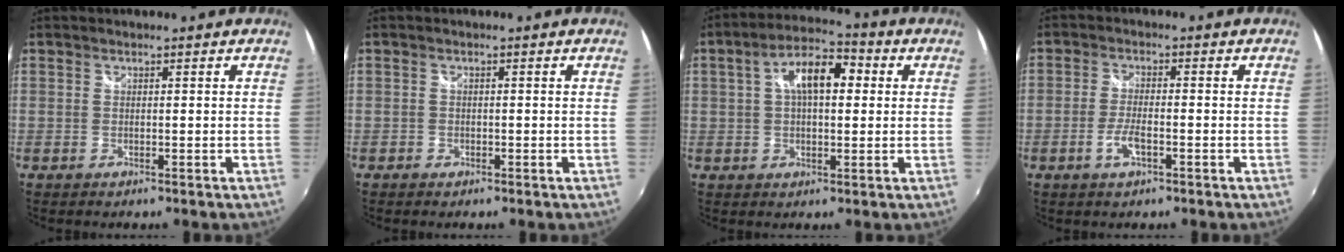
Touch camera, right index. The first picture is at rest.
{"total": 1.2, "force": [-0.7, 0.9, 0.2], "torque": [-0.006, -0.001, -0.012]}
{"total": 9.9, "force": [2.0, 4.7, 8.4], "torque": [-0.147, 0.026, 0.028]}
{"total": 4.3, "force": [-1.9, 1.3, 3.7], "torque": [-0.081, -0.002, -0.039]}